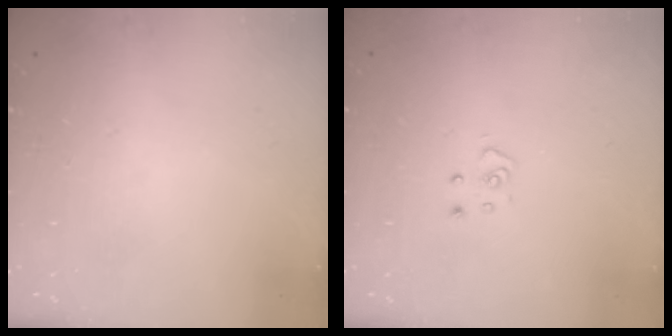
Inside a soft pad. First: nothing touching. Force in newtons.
{"total": 3.9, "press": 3.9, "slide": 0.2}